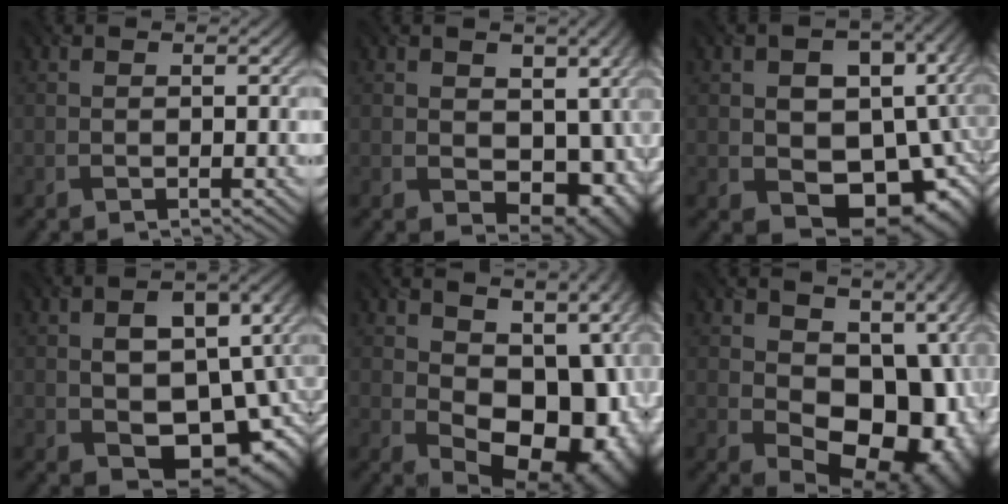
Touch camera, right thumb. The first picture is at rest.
{"total": 9.9, "force": [-0.3, 7.2, 6.8], "torque": [-0.089, -0.030, 0.007]}
{"total": 13.3, "force": [-1.5, 9.9, 8.8], "torque": [-0.096, -0.019, -0.006]}
{"total": 13.1, "force": [-2.1, 8.7, 9.5], "torque": [-0.132, -0.026, -0.010]}
{"total": 15.9, "force": [0.1, 10.9, 11.7], "torque": [-0.139, -0.030, 0.034]}
{"total": 17.3, "force": [-1.3, 12.2, 12.2], "torque": [-0.127, -0.033, 0.002]}